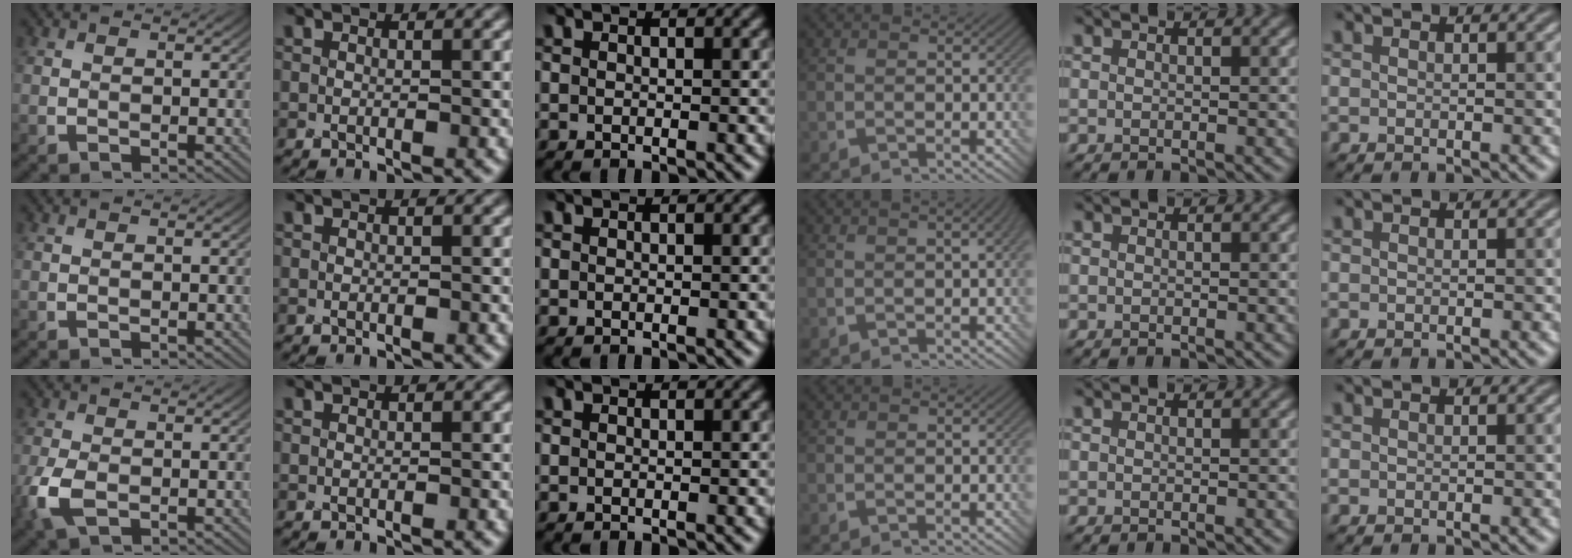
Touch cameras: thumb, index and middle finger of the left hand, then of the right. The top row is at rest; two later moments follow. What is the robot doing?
{"motion": "screw", "object": "bottle cap"}